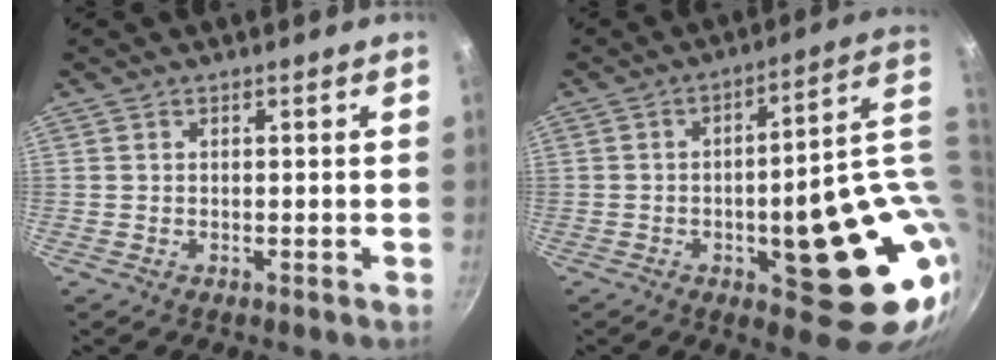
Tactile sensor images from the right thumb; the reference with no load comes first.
{"total": 22.4, "force": [-0.1, 8.1, 20.8], "torque": [-0.221, -0.001, 0.013]}